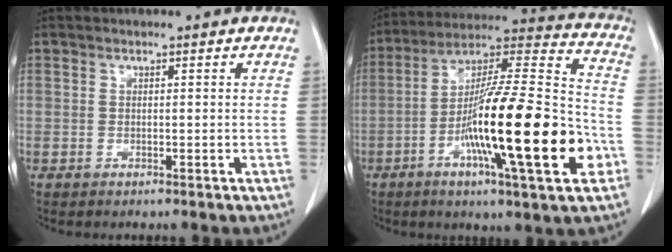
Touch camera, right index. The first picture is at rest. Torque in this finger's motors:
{"motor_torque": [2.14, 0.00, 1.05, 0.21]}